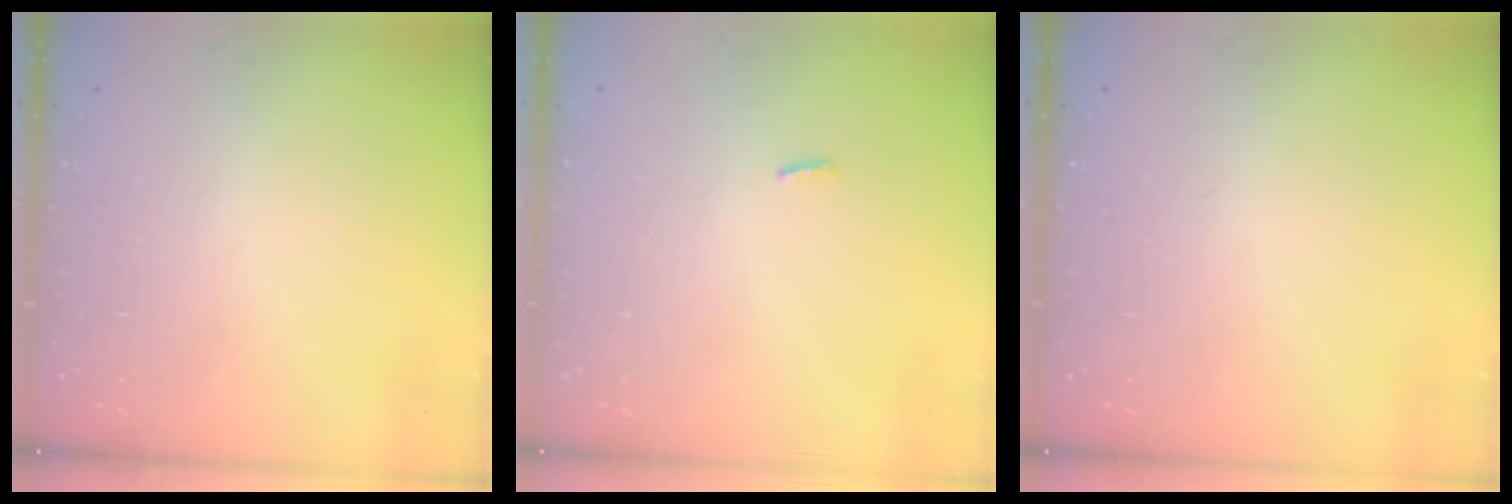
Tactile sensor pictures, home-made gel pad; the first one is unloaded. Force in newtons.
{"total": 2.3, "press": 2.1, "slide": 0.8}
{"total": 0.0}